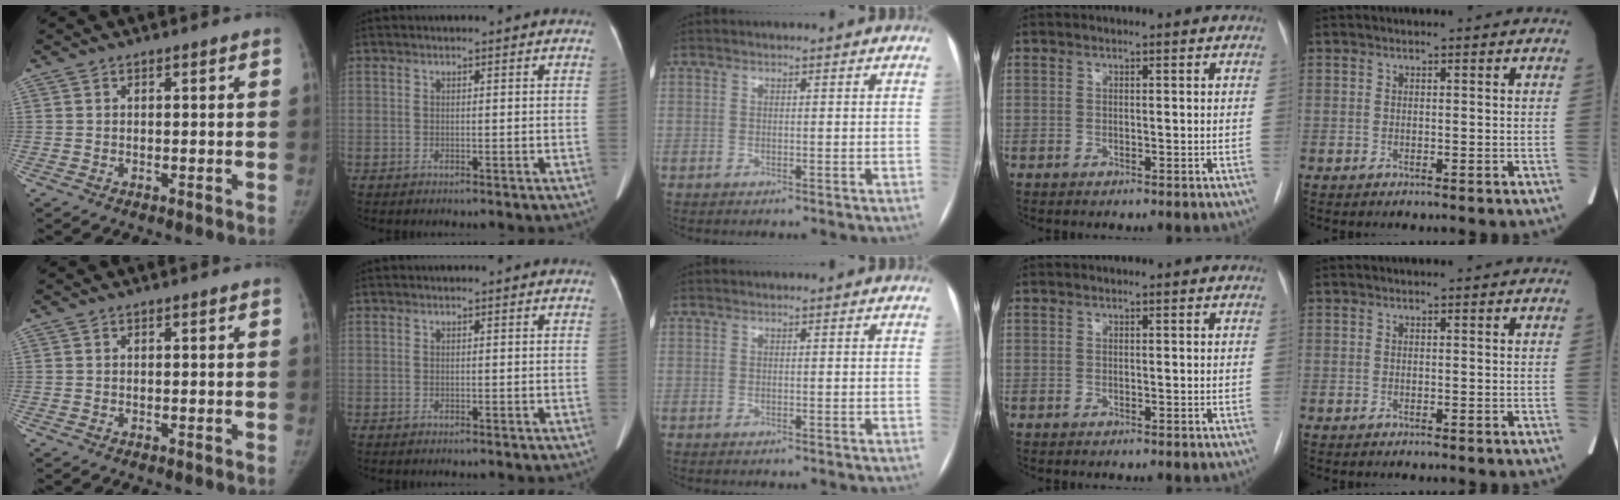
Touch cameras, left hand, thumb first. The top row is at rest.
{}